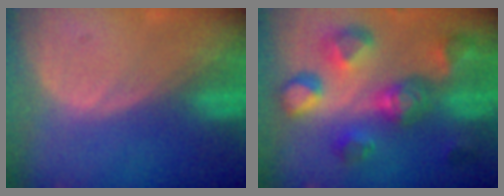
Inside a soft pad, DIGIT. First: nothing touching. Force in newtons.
{"total": 11.1, "press": 10.0, "slide": 4.8}